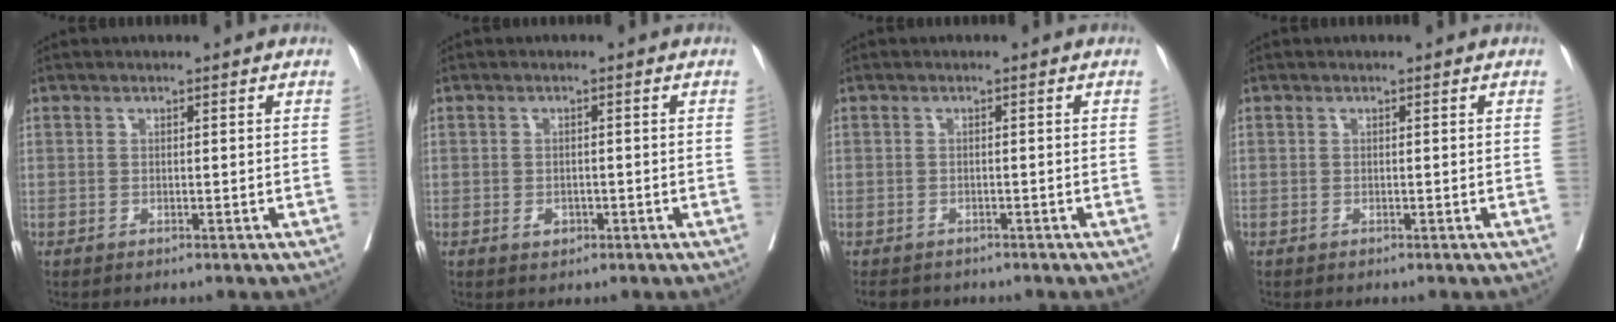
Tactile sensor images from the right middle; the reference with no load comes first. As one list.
[{"total": 1.7, "force": [-0.7, 1.2, 1.0], "torque": [-0.012, 0.003, -0.006]}, {"total": 4.7, "force": [-4.0, 2.2, 1.3], "torque": [-0.021, -0.004, -0.053]}, {"total": 0.0}]